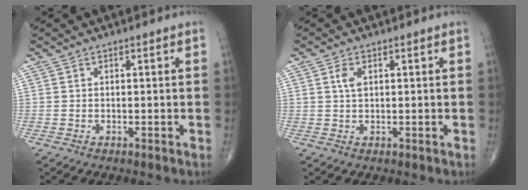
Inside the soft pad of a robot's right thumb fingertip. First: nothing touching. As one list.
[{"total": 2.3, "force": [0.8, 1.2, 1.8], "torque": [-0.037, 0.003, 0.017]}]